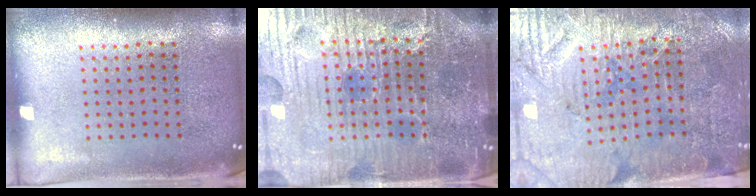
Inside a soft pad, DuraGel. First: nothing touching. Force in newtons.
{"total": 6.1, "press": 5.7, "slide": 2.3}
{"total": 3.7, "press": 3.4, "slide": 1.5}